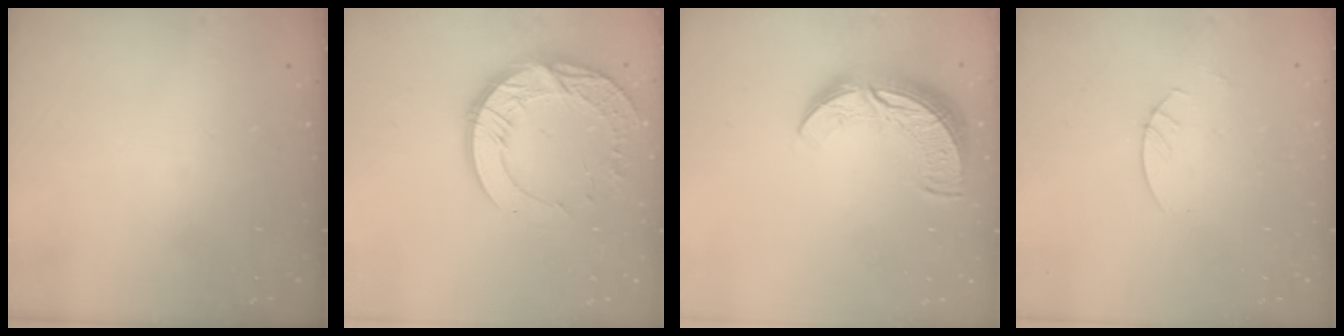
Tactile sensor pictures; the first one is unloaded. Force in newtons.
{"total": 17.8, "press": 17.7, "slide": 1.5}
{"total": 10.9, "press": 10.9, "slide": 0.8}
{"total": 2.7, "press": 2.7, "slide": 0.2}